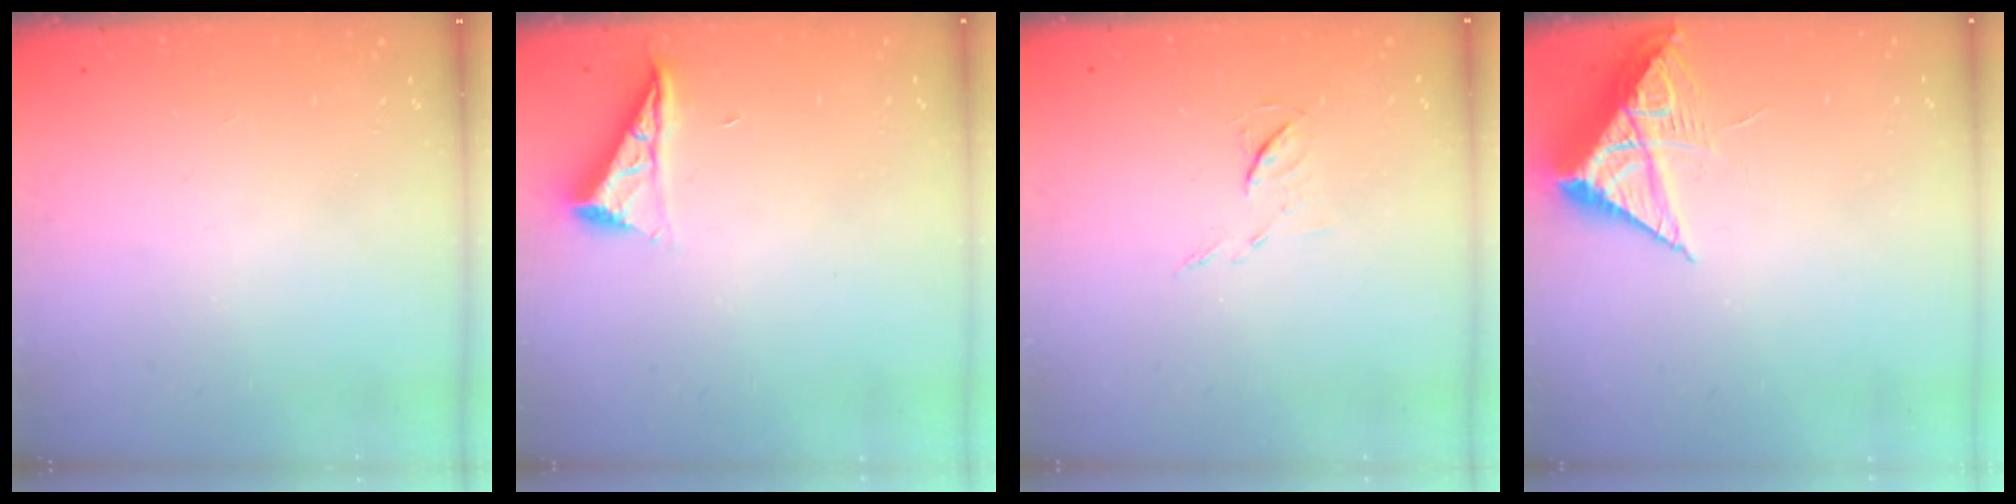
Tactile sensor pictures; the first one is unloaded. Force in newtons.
{"total": 7.1, "press": 7.1, "slide": 0.5}
{"total": 4.9, "press": 4.9, "slide": 0.5}
{"total": 8.3, "press": 8.3, "slide": 0.3}